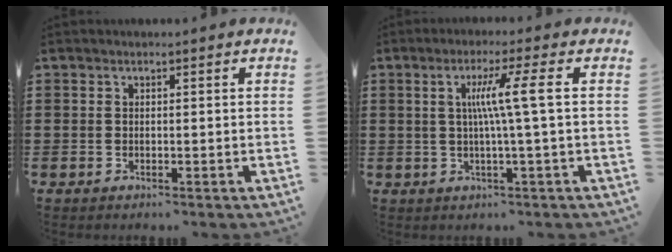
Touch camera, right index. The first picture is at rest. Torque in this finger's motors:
{"motor_torque": [1.26, -0.29, 0.41, 0.20]}